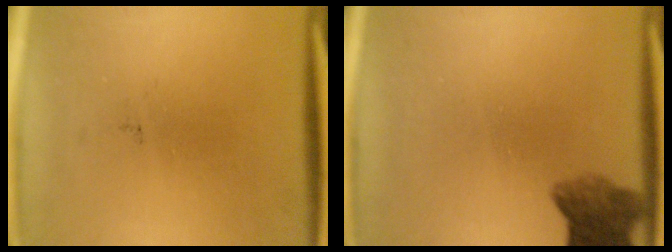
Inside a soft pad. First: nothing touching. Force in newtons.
{"total": 6.4}